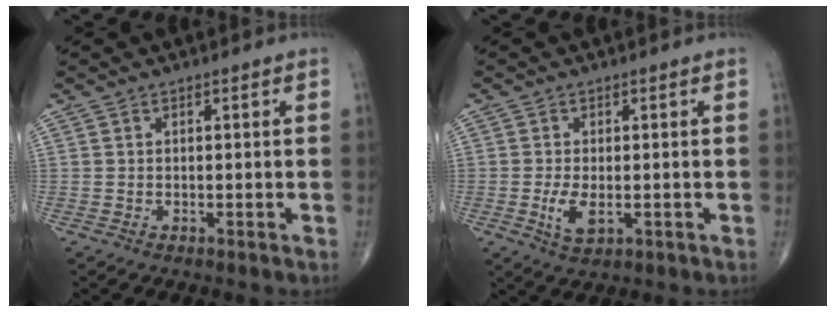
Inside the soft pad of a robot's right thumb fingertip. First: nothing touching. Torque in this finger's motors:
{"motor_torque": [0.19, 0.74, 0.34, 0.22, 0.14]}